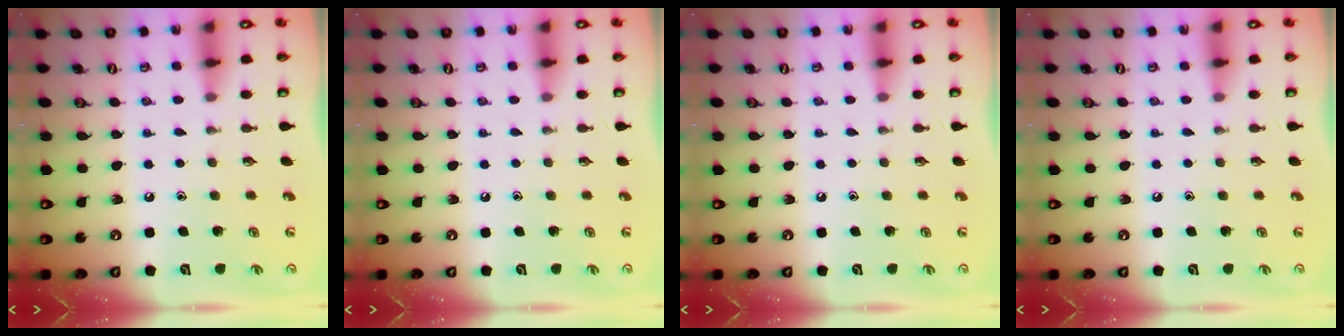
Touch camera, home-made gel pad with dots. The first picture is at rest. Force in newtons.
{"total": 0.0}
{"total": 0.0}
{"total": 0.0}